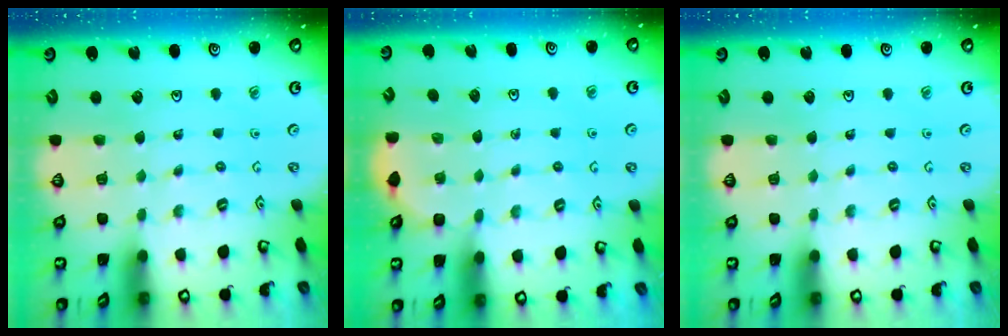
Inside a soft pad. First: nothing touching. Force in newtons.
{"total": 3.3, "press": 2.9, "slide": 1.5}
{"total": 0.0}